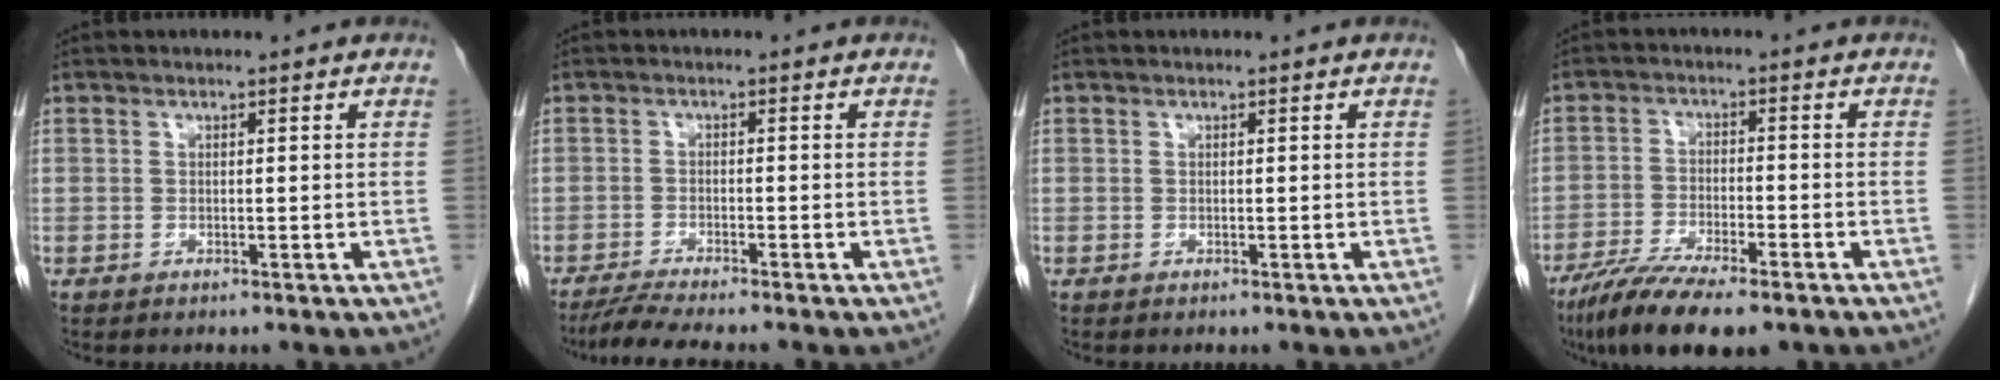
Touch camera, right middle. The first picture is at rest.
{"total": 5.2, "force": [-4.5, -0.7, 2.4], "torque": [-0.044, -0.018, -0.078]}
{"total": 0.0}
{"total": 11.4, "force": [-8.5, 2.3, 7.3], "torque": [-0.122, -0.023, -0.138]}